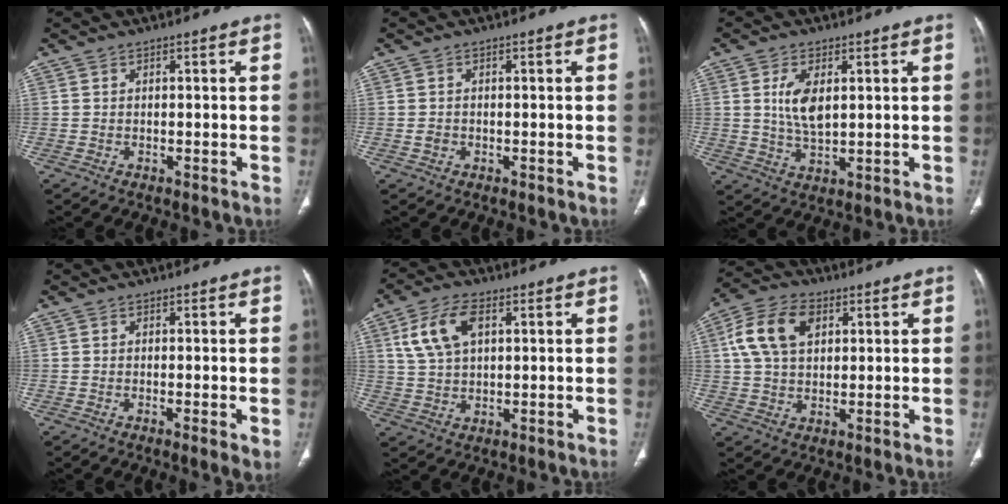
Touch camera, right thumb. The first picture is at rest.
{"total": 0.9, "force": [-0.3, 0.8, 0.5], "torque": [-0.007, 0.002, -0.005]}
{"total": 6.7, "force": [1.6, 3.5, 5.5], "torque": [-0.104, -0.009, 0.034]}
{"total": 2.3, "force": [-0.4, 0.2, 2.3], "torque": [-0.045, -0.012, -0.010]}
{"total": 8.8, "force": [3.1, 4.8, 6.6], "torque": [-0.131, 0.003, 0.061]}
{"total": 11.0, "force": [3.5, 7.1, 7.6], "torque": [-0.139, 0.009, 0.059]}